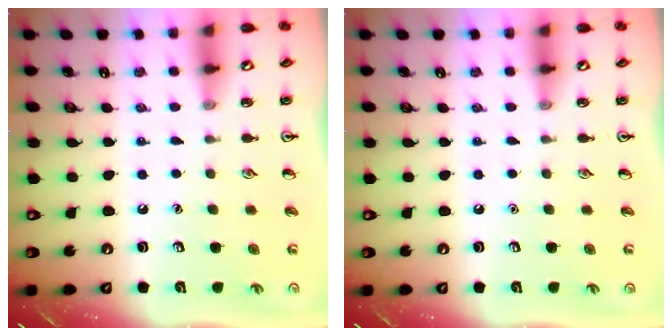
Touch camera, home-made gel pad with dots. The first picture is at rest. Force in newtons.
{"total": 0.0}